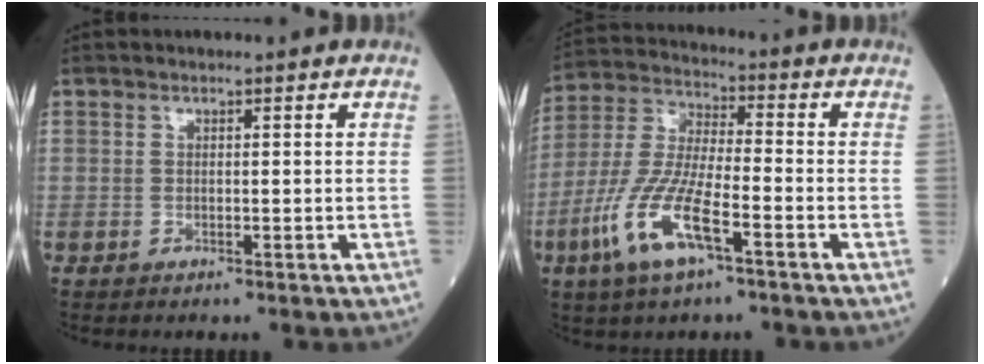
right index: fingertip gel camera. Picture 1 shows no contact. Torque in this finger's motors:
{"motor_torque": [1.62, -0.52, 0.90, 0.21]}